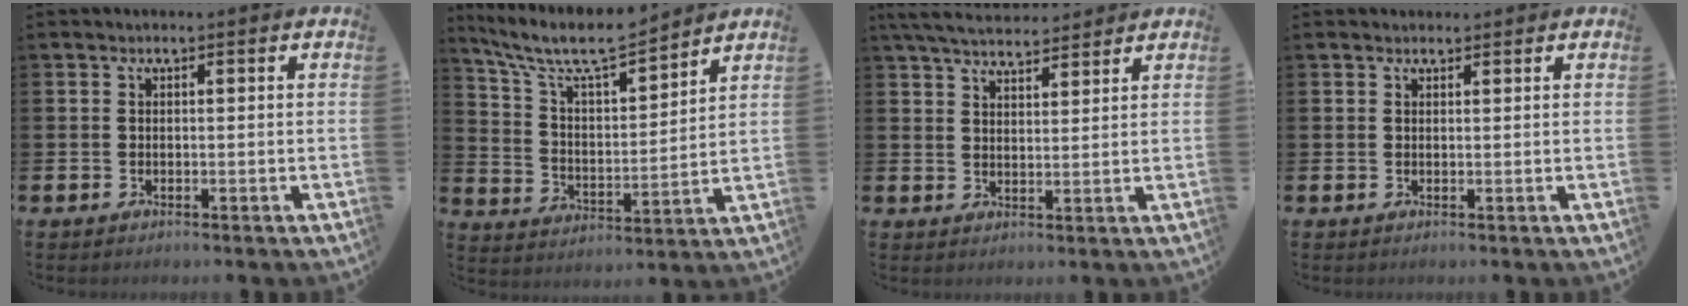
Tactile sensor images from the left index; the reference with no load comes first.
{"total": 9.2, "force": [8.4, 1.7, 3.4], "torque": [-0.107, -0.047, 0.147]}
{"total": 5.6, "force": [5.3, 1.2, 1.4], "torque": [-0.042, -0.021, 0.097]}
{"total": 1.2, "force": [1.1, 0.5, 0.1], "torque": [0.007, 0.002, 0.018]}